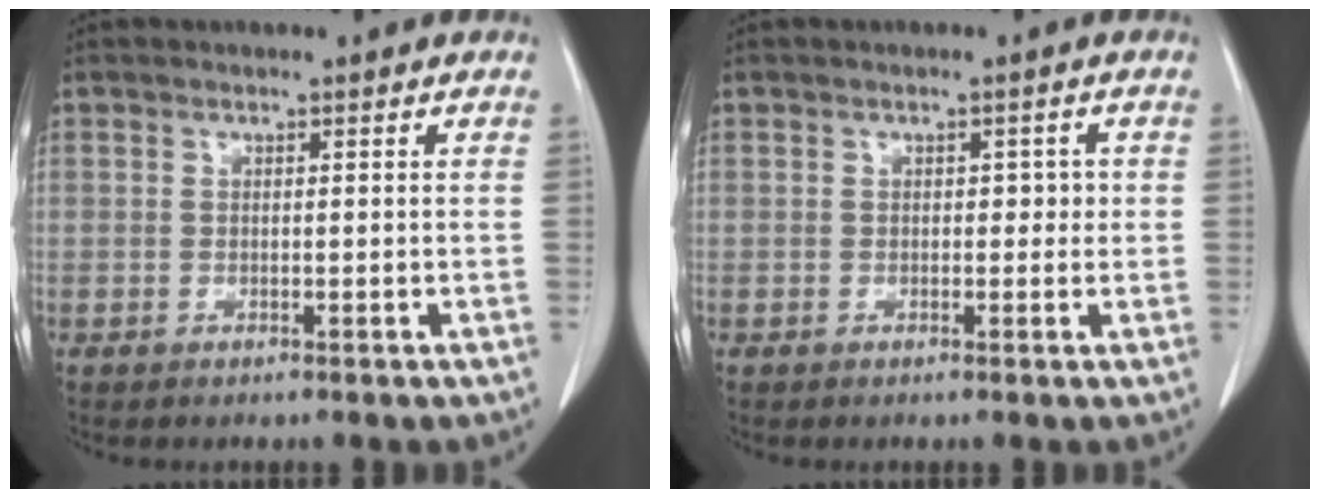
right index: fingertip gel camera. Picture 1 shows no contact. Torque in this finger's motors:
{"motor_torque": [0.19, -0.14, 0.03, 0.01]}